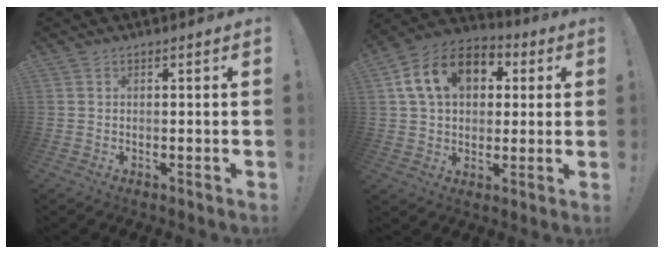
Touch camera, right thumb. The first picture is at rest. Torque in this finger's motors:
{"motor_torque": [1.37, 1.45, 0.99, 0.46, 0.11]}